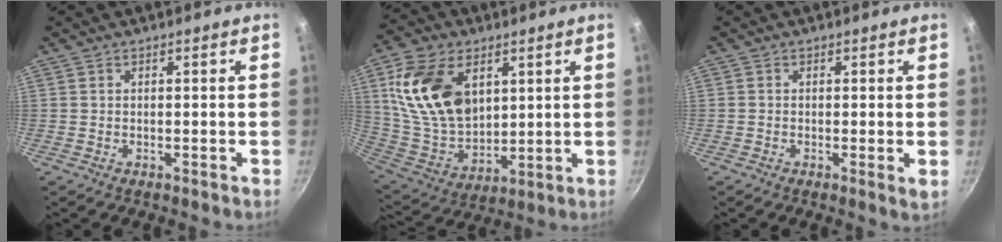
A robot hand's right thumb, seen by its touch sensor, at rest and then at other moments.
{"total": 19.5, "force": [6.4, 12.7, 13.3], "torque": [-0.224, -0.025, 0.136]}
{"total": 1.5, "force": [0.0, 0.2, 1.5], "torque": [-0.023, -0.008, -0.004]}